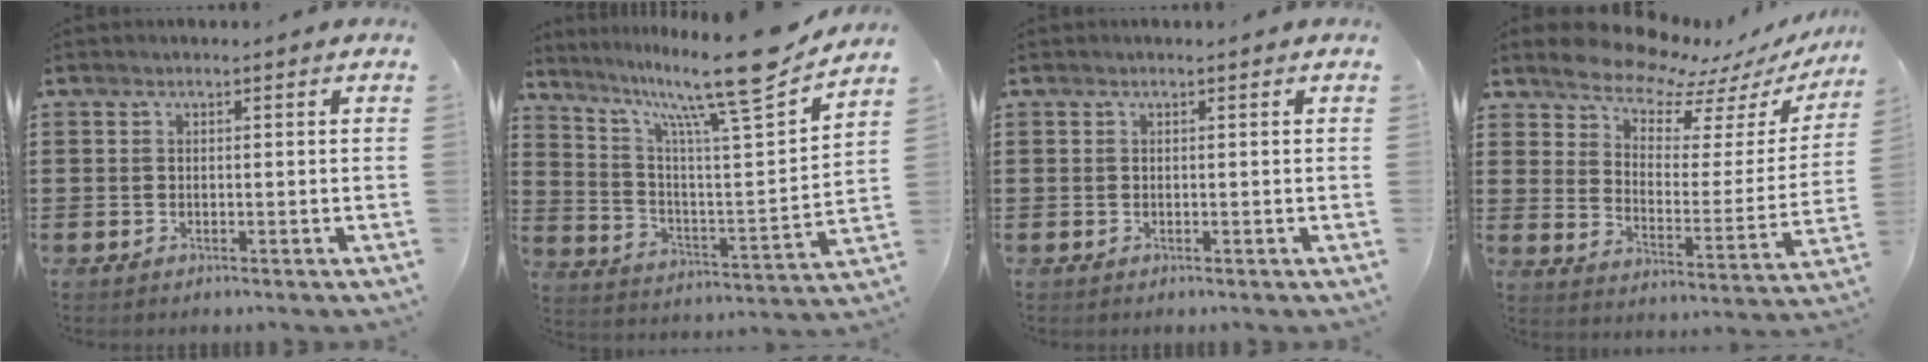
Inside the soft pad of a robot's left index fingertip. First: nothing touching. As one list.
[{"total": 15.6, "force": [12.4, 1.2, 9.5], "torque": [-0.180, -0.080, 0.193]}, {"total": 0.0}, {"total": 7.6, "force": [7.3, 1.6, 1.2], "torque": [-0.053, -0.067, 0.127]}]